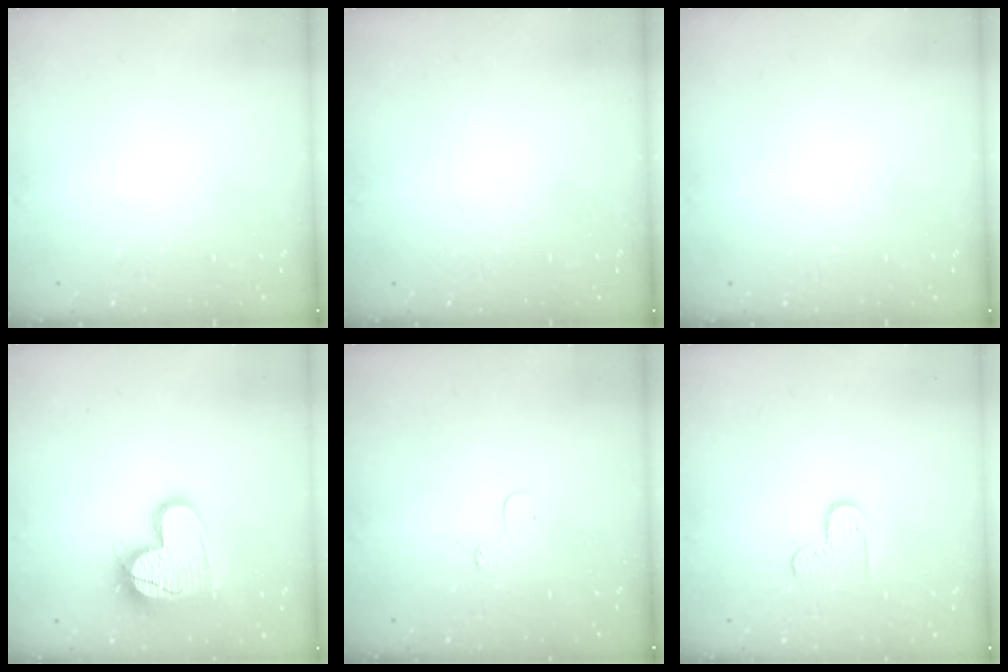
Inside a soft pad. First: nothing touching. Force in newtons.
{"total": 0.0}
{"total": 0.0}
{"total": 16.5, "press": 16.5, "slide": 1.1}
{"total": 3.3, "press": 3.3, "slide": 0.3}
{"total": 5.1, "press": 5.0, "slide": 0.5}